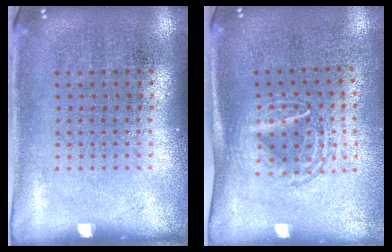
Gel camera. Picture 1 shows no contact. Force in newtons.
{"total": 1.6, "press": 1.3, "slide": 0.9}